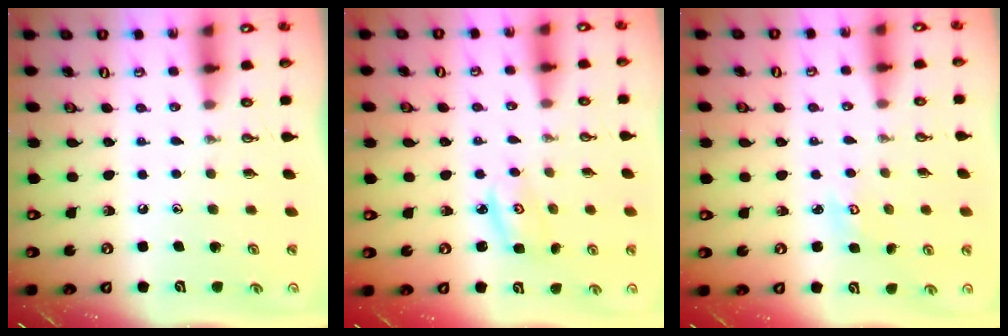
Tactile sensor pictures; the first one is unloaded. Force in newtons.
{"total": 2.7, "press": 2.6, "slide": 0.3}
{"total": 2.8, "press": 2.8, "slide": 0.3}